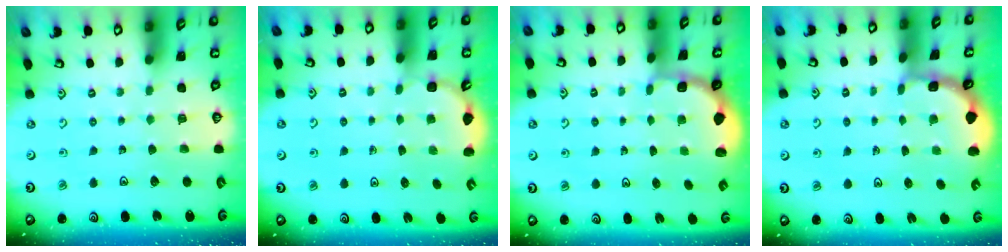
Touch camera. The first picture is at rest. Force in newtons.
{"total": 2.5, "press": 2.1, "slide": 1.5}
{"total": 1.8, "press": 1.6, "slide": 0.8}
{"total": 2.0, "press": 2.0, "slide": 0.3}